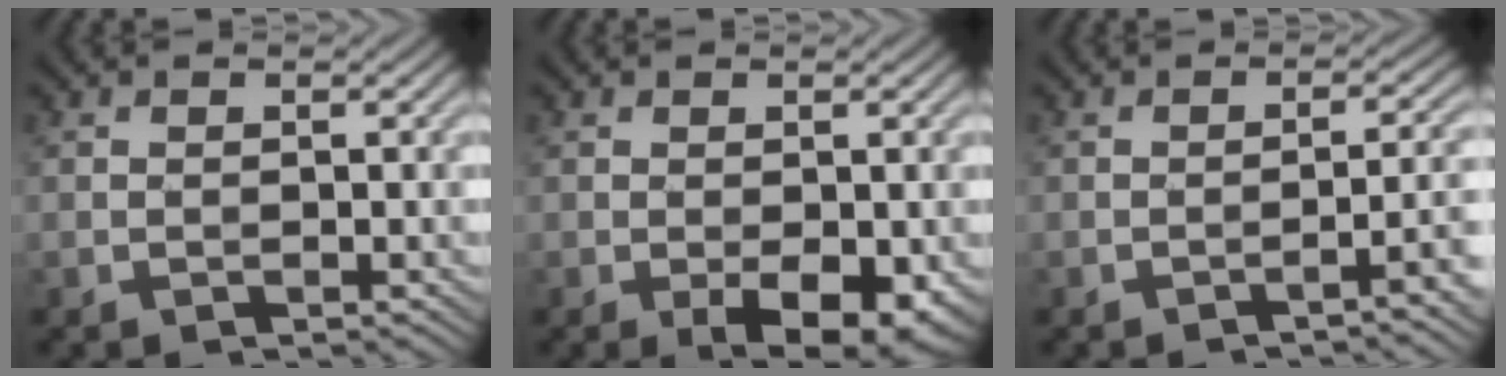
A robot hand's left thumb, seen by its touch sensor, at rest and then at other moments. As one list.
[{"total": 5.1, "force": [-1.7, 2.4, 4.1], "torque": [-0.062, -0.012, -0.021]}, {"total": 4.2, "force": [-2.1, 0.7, 3.5], "torque": [-0.034, 0.019, -0.042]}]